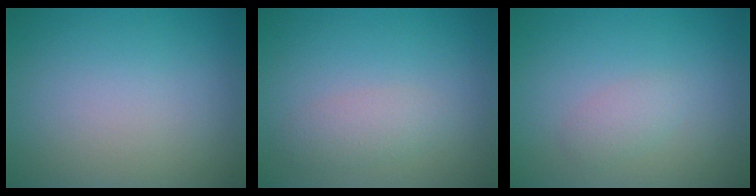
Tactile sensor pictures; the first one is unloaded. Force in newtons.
{"total": 2.0, "press": 2.0, "slide": 0.0}
{"total": 1.4, "press": 1.4, "slide": 0.1}